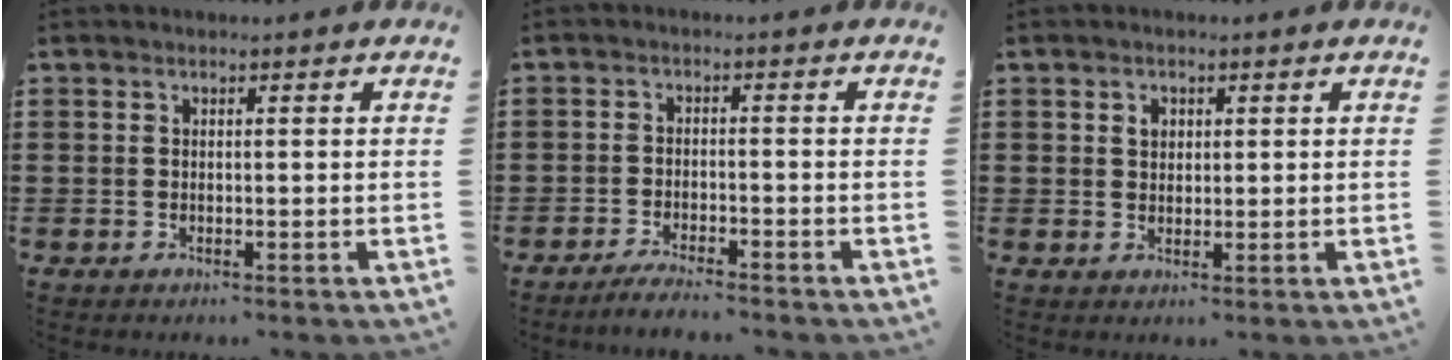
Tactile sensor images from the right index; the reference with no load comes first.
{"total": 2.8, "force": [-2.7, -0.2, 0.7], "torque": [-0.014, 0.000, -0.054]}
{"total": 1.7, "force": [0.6, 1.3, 0.9], "torque": [-0.023, 0.007, 0.011]}